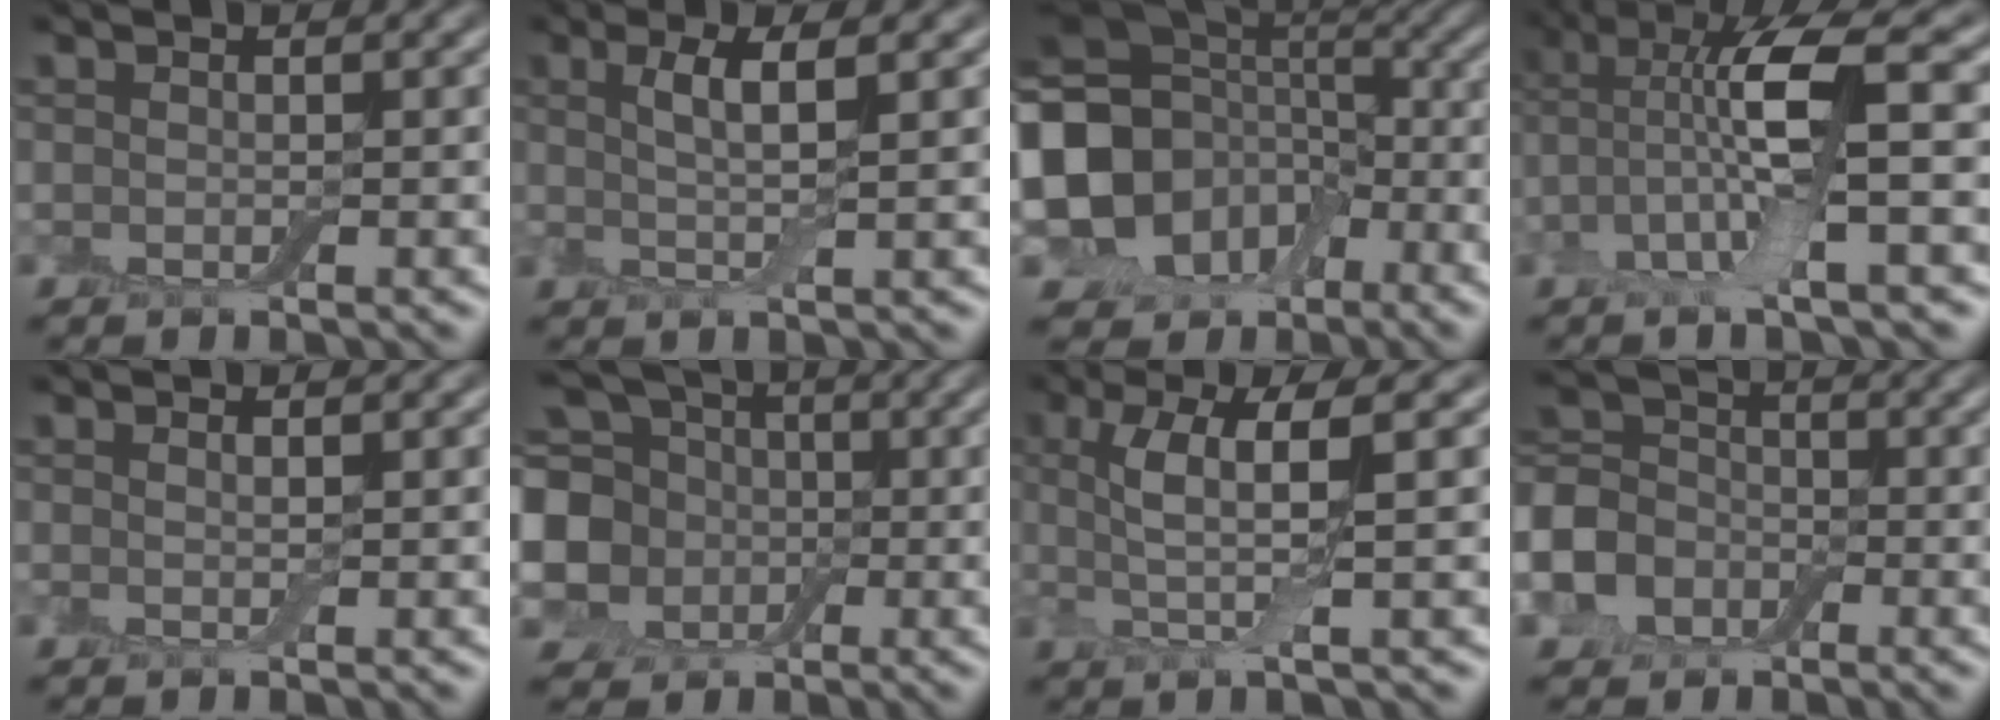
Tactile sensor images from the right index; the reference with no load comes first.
{"total": 3.4, "force": [0.7, 0.6, 3.3], "torque": [-0.060, -0.003, 0.012]}
{"total": 14.0, "force": [-4.7, 11.1, 7.1], "torque": [-0.171, -0.009, -0.102]}
{"total": 8.6, "force": [-0.3, 2.0, 8.3], "torque": [-0.169, 0.014, -0.011]}
{"total": 0.6, "force": [0.3, 0.0, 0.5], "torque": [-0.013, -0.003, 0.005]}
{"total": 9.2, "force": [0.2, 7.9, 4.8], "torque": [-0.114, -0.005, -0.006]}
{"total": 5.7, "force": [1.1, 1.2, 5.5], "torque": [-0.111, 0.001, 0.015]}
{"total": 7.8, "force": [-3.0, 6.4, 3.2], "torque": [-0.078, -0.005, -0.089]}